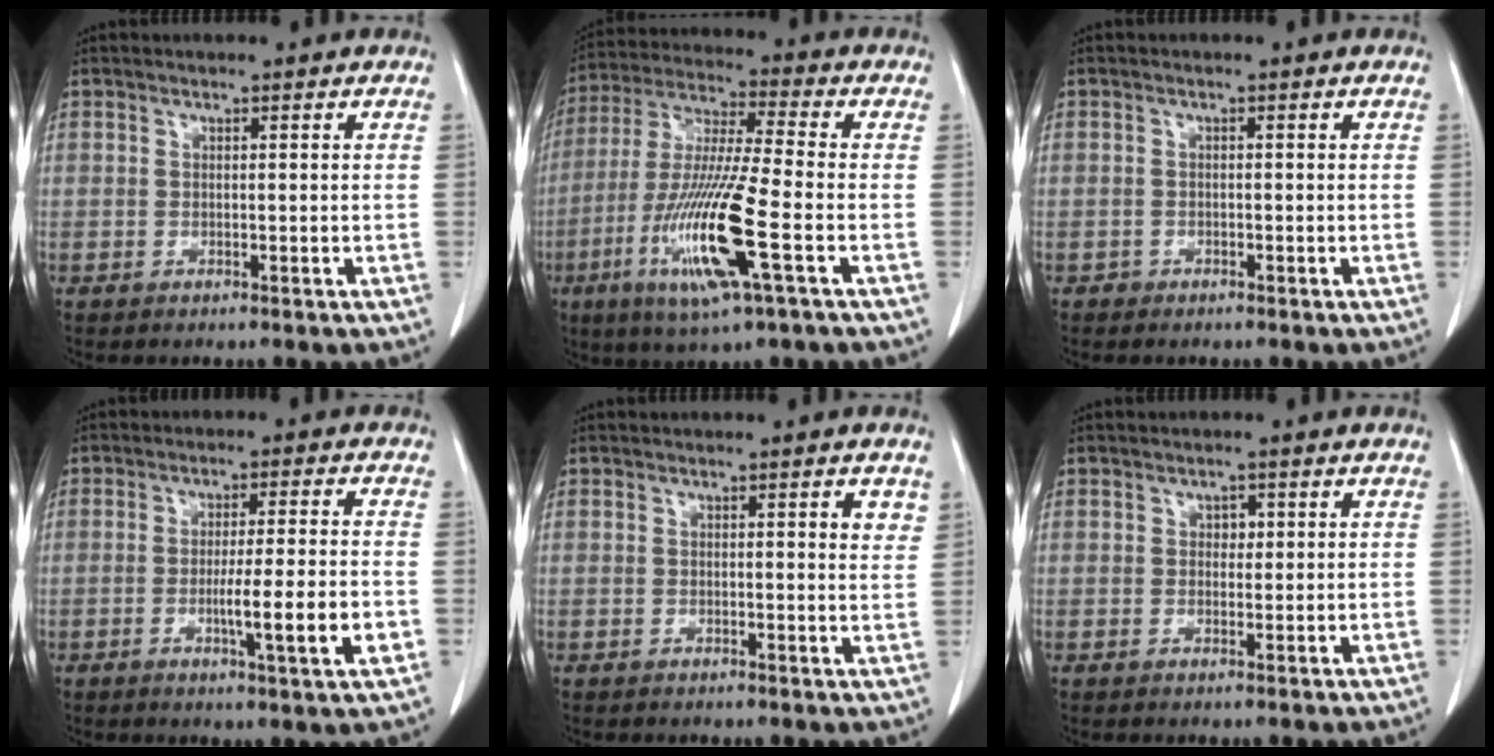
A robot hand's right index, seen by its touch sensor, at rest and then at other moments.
{"total": 16.0, "force": [-5.4, 0.5, 15.1], "torque": [-0.313, -0.023, -0.104]}
{"total": 0.7, "force": [-0.4, 0.5, -0.1], "torque": [-0.005, 0.004, -0.010]}
{"total": 8.6, "force": [-2.3, -0.3, 8.3], "torque": [-0.128, -0.012, -0.037]}
{"total": 2.5, "force": [1.3, 0.4, 2.1], "torque": [-0.024, -0.005, 0.012]}
{"total": 1.5, "force": [0.5, 1.1, 1.0], "torque": [-0.010, -0.001, 0.005]}